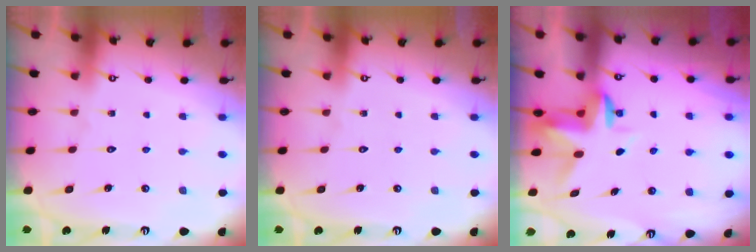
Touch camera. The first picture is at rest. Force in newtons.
{"total": 0.0}
{"total": 3.1, "press": 3.1, "slide": 0.4}